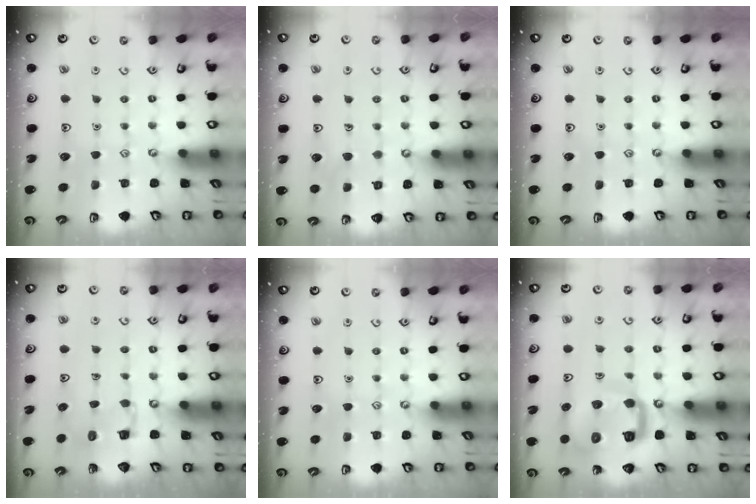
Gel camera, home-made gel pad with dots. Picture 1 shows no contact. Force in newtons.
{"total": 5.1, "press": 5.0, "slide": 0.4}
{"total": 0.0}
{"total": 3.3, "press": 3.3, "slide": 0.3}
{"total": 0.0}
{"total": 13.0, "press": 13.0, "slide": 1.3}